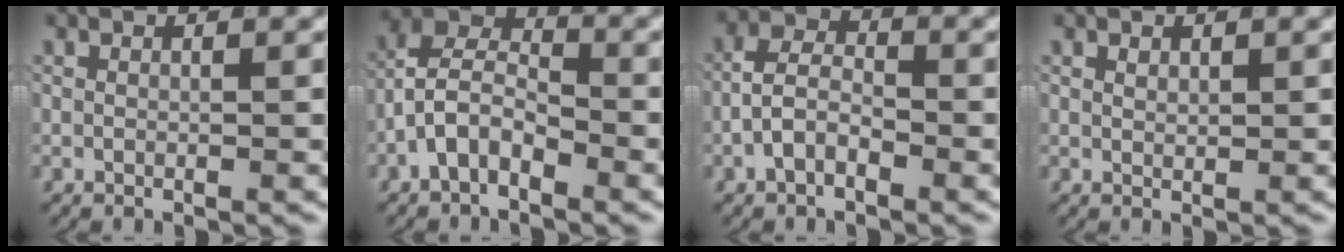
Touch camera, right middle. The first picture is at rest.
{"total": 7.0, "force": [-0.6, 5.7, 4.0], "torque": [-0.066, -0.001, -0.035]}
{"total": 3.3, "force": [-1.3, 2.1, 2.2], "torque": [-0.032, -0.005, -0.029]}
{"total": 0.6, "force": [0.5, 0.1, 0.4], "torque": [-0.007, -0.008, 0.015]}